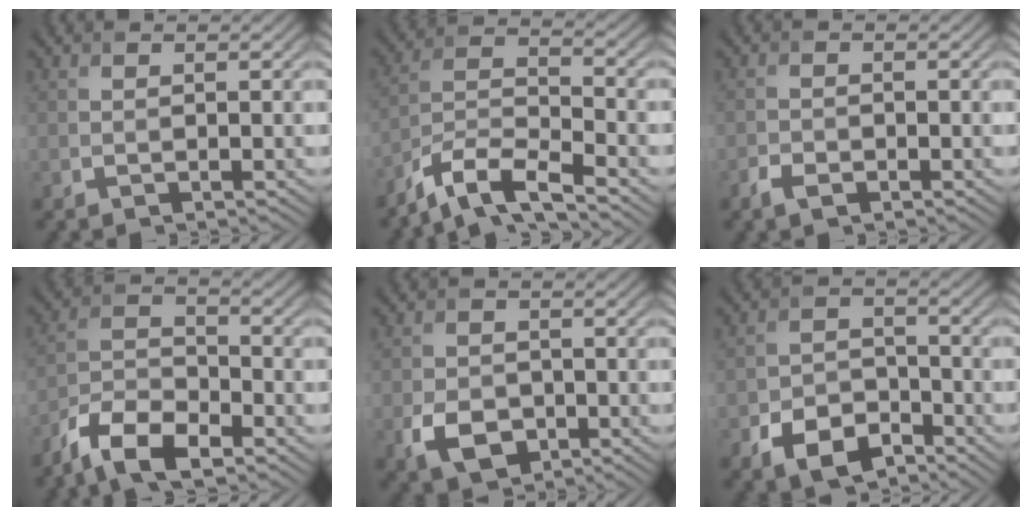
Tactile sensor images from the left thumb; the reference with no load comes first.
{"total": 8.3, "force": [-6.6, 1.9, 4.6], "torque": [-0.094, -0.003, -0.140]}
{"total": 2.0, "force": [-1.2, 1.1, 1.0], "torque": [-0.024, -0.003, -0.026]}
{"total": 8.4, "force": [-6.0, 3.4, 4.9], "torque": [-0.093, -0.005, -0.131]}
{"total": 4.7, "force": [-1.8, 3.5, 2.7], "torque": [-0.058, -0.014, -0.034]}
{"total": 6.6, "force": [-4.0, 4.0, 3.3], "torque": [-0.066, -0.008, -0.078]}